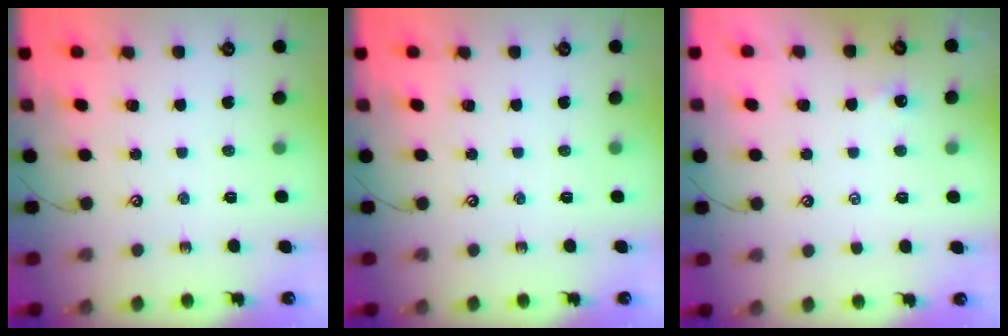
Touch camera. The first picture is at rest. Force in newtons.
{"total": 0.0}
{"total": 2.1, "press": 2.1, "slide": 0.2}